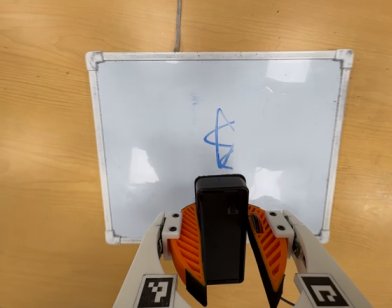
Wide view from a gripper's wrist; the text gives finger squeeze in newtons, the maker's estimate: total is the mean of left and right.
{"total": 7.2, "left": 7.8, "right": 6.6}